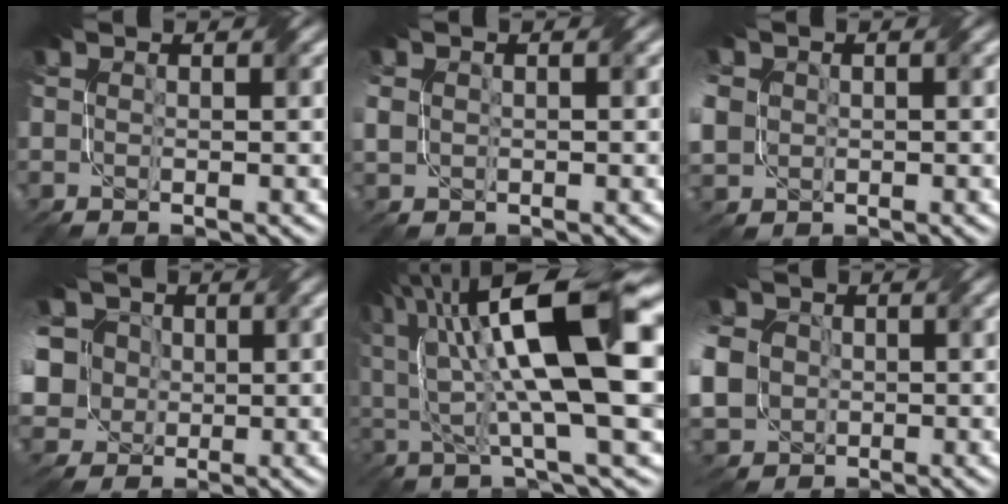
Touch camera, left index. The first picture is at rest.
{"total": 1.3, "force": [0.3, 1.1, 0.6], "torque": [-0.015, 0.006, 0.006]}
{"total": 5.0, "force": [0.3, 4.4, 2.4], "torque": [-0.081, 0.012, 0.000]}
{"total": 11.6, "force": [3.1, 9.6, 5.8], "torque": [-0.134, 0.031, 0.007]}
{"total": 14.7, "force": [4.5, 3.7, 13.5], "torque": [-0.238, 0.021, 0.074]}
{"total": 10.2, "force": [-0.6, 8.9, 5.0], "torque": [-0.130, -0.005, -0.043]}